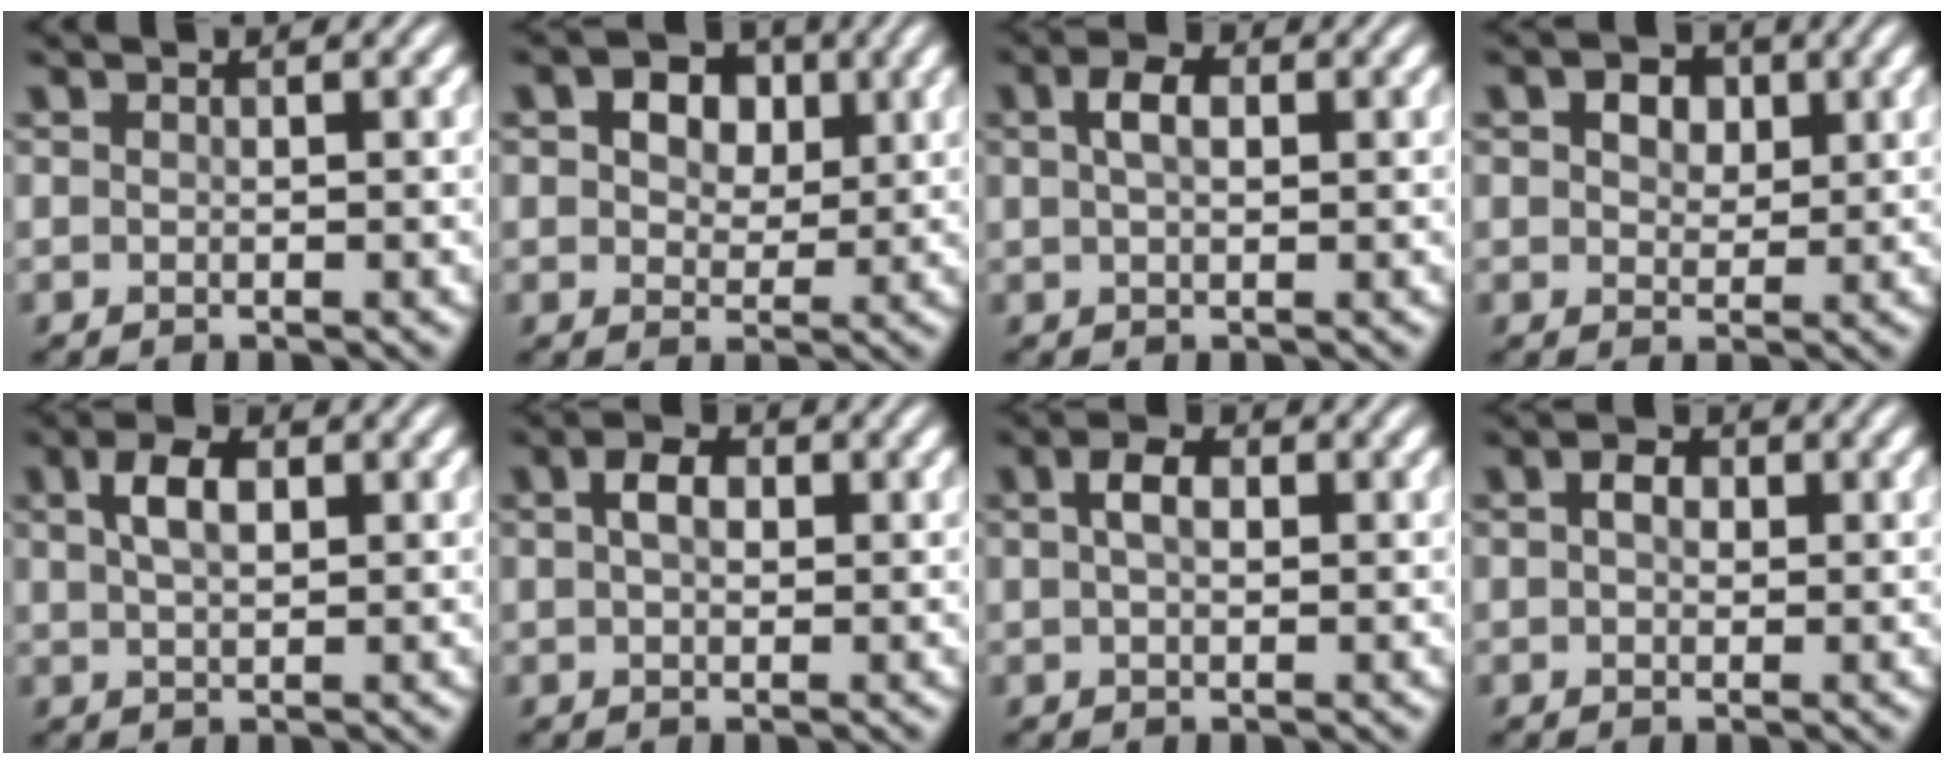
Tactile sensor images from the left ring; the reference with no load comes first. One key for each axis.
{"total": 4.7, "fx": 1.6, "fy": 3.3, "fz": 3.0, "tx": -0.046, "ty": 0.006, "tz": 0.010}
{"total": 2.6, "fx": 0.7, "fy": 1.5, "fz": 2.0, "tx": -0.040, "ty": 0.005, "tz": 0.009}
{"total": 3.1, "fx": 1.3, "fy": 2.2, "fz": 1.8, "tx": -0.031, "ty": 0.001, "tz": 0.013}
{"total": 3.3, "fx": 1.1, "fy": 1.7, "fz": 2.5, "tx": -0.052, "ty": 0.006, "tz": 0.021}
{"total": 2.7, "fx": 0.7, "fy": 1.8, "fz": 2.0, "tx": -0.039, "ty": 0.006, "tz": 0.008}
{"total": 2.6, "fx": 0.6, "fy": 1.6, "fz": 2.0, "tx": -0.037, "ty": 0.006, "tz": 0.007}
{"total": 2.0, "fx": 0.4, "fy": 1.4, "fz": 1.4, "tx": -0.026, "ty": 0.004, "tz": 0.002}